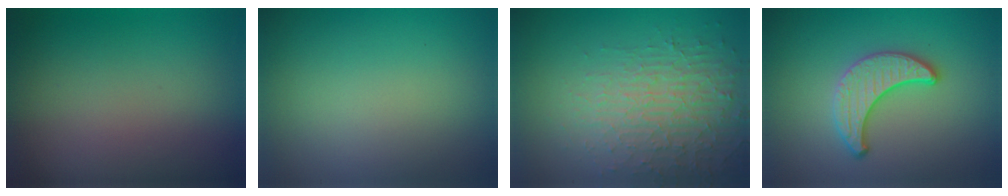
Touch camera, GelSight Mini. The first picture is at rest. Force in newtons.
{"total": 0.0}
{"total": 3.9, "press": 3.8, "slide": 0.8}
{"total": 3.2, "press": 3.1, "slide": 0.8}